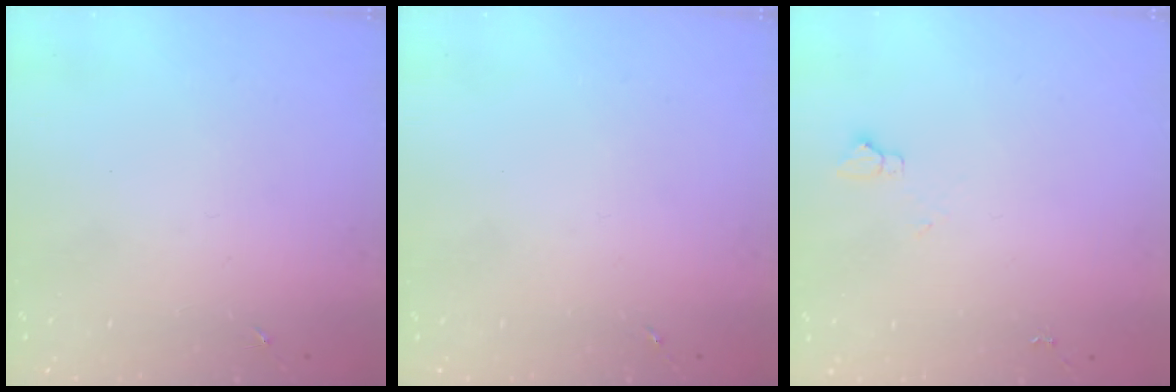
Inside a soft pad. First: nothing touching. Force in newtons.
{"total": 0.0}
{"total": 3.5, "press": 3.5, "slide": 0.4}